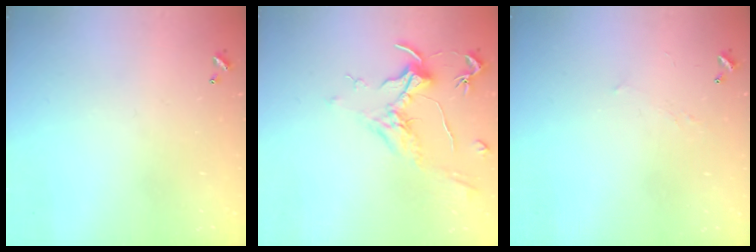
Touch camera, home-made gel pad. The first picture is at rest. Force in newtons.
{"total": 2.0, "press": 1.8, "slide": 0.8}
{"total": 2.9, "press": 2.8, "slide": 0.4}